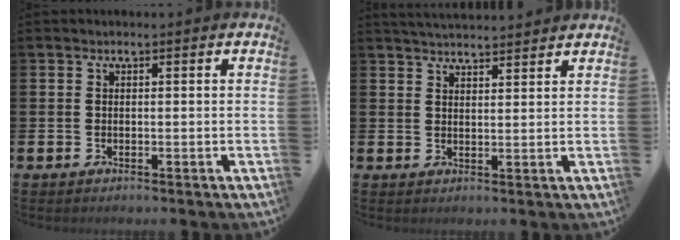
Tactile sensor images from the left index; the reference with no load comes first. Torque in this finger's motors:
{"motor_torque": [0.66, -0.91, 0.20, 0.03]}